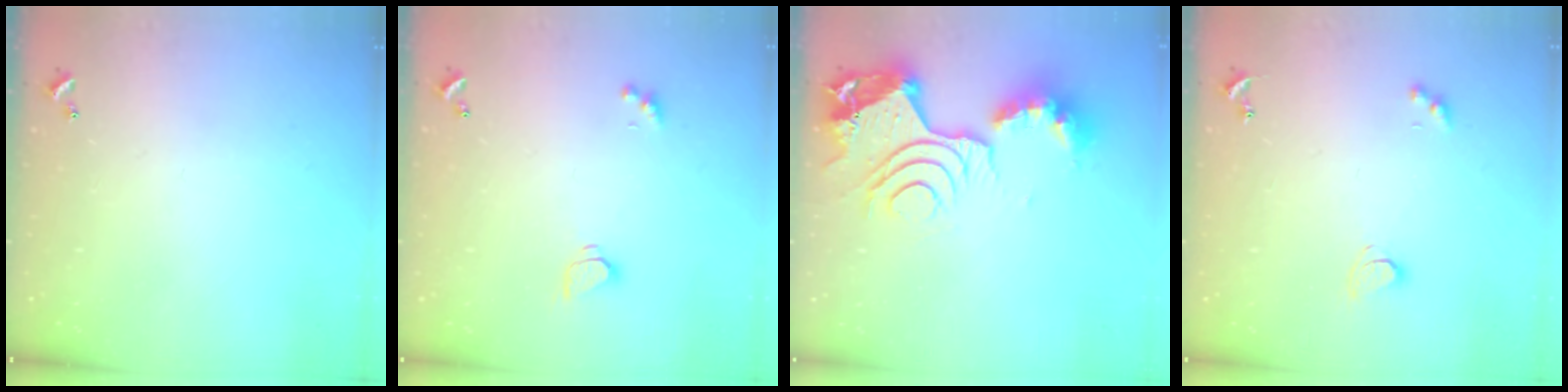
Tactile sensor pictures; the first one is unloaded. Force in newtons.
{"total": 1.6, "press": 1.6, "slide": 0.3}
{"total": 16.7, "press": 16.6, "slide": 1.7}
{"total": 1.8, "press": 1.8, "slide": 0.3}